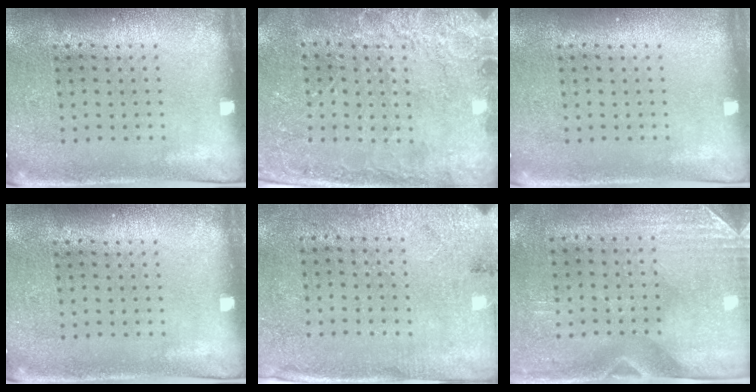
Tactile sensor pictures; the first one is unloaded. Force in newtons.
{"total": 2.5, "press": 2.5, "slide": 0.5}
{"total": 0.0}
{"total": 0.0}
{"total": 2.7, "press": 2.2, "slide": 1.5}
{"total": 3.0, "press": 2.6, "slide": 1.5}